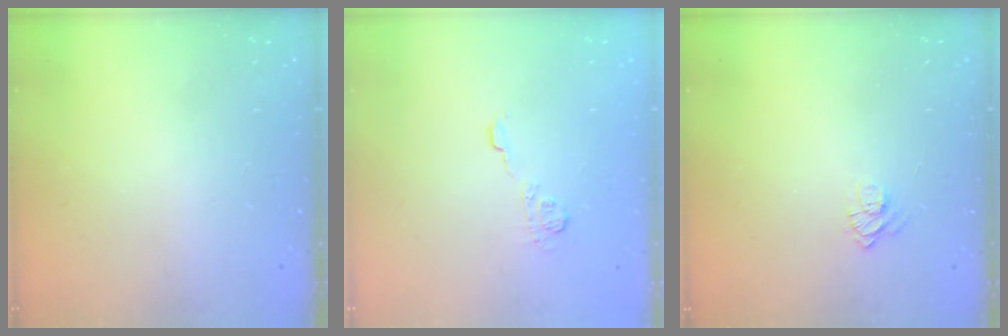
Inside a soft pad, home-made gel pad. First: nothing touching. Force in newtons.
{"total": 4.5, "press": 4.3, "slide": 1.1}
{"total": 8.1, "press": 8.1, "slide": 0.7}